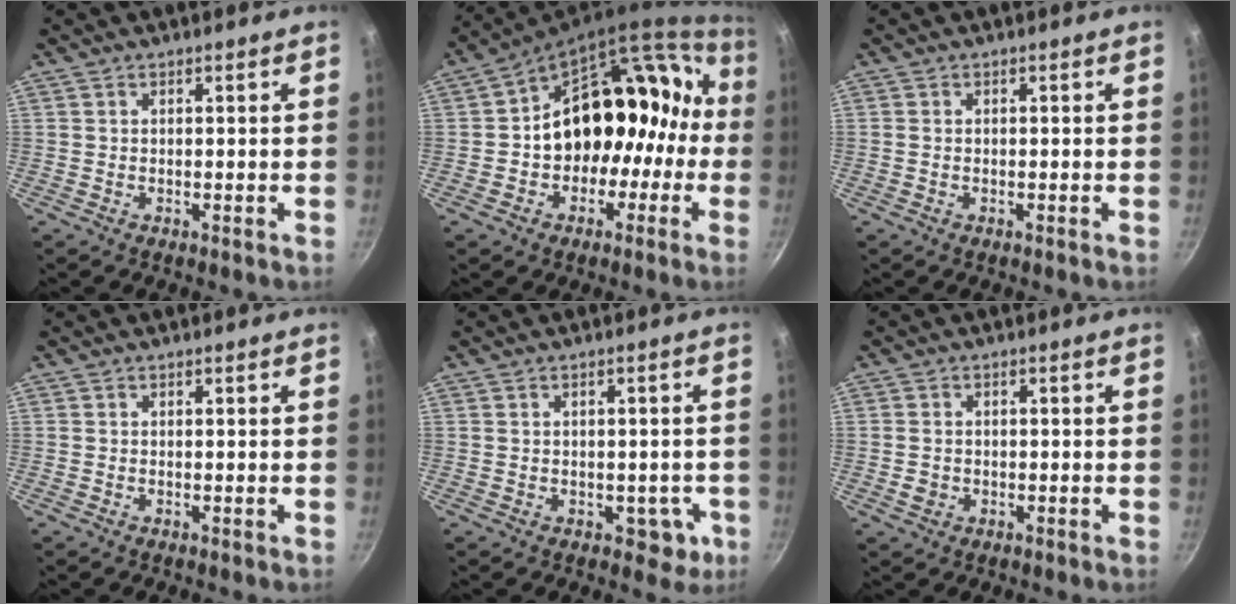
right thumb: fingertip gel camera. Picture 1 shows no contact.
{"total": 19.8, "force": [-2.8, 15.8, 11.6], "torque": [-0.105, 0.104, -0.029]}
{"total": 0.5, "force": [-0.2, 0.4, 0.3], "torque": [-0.007, 0.002, -0.004]}
{"total": 0.0}
{"total": 4.7, "force": [-1.4, 3.4, 2.9], "torque": [-0.009, 0.018, -0.005]}
{"total": 2.5, "force": [-0.7, 2.1, 1.2], "torque": [-0.018, 0.009, -0.012]}